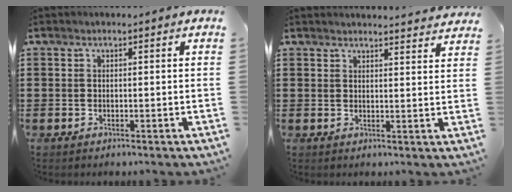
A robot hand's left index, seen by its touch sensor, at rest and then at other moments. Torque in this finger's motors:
{"motor_torque": [1.91, -0.23, -0.24, 0.05]}